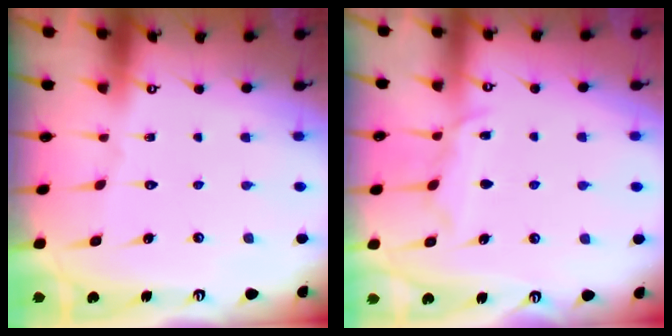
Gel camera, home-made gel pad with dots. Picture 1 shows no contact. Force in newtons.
{"total": 7.6, "press": 7.6, "slide": 0.9}